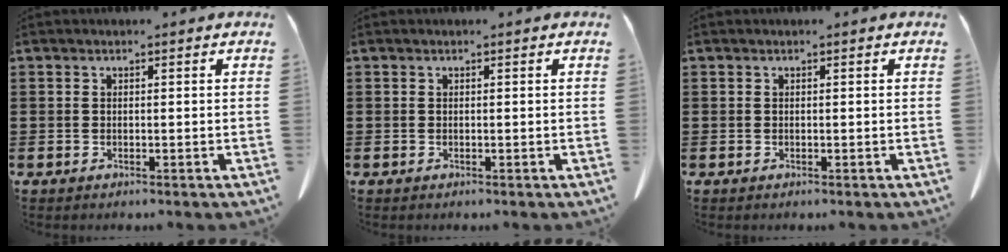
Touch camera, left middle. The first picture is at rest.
{"total": 0.0}
{"total": 0.0}